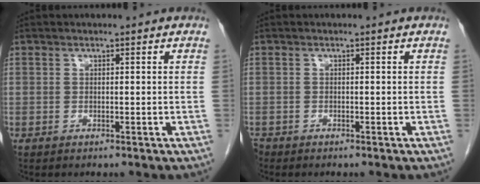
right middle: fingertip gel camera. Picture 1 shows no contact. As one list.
[{"total": 1.0, "force": [-0.9, 0.5, 0.1], "torque": [-0.007, -0.003, -0.015]}]